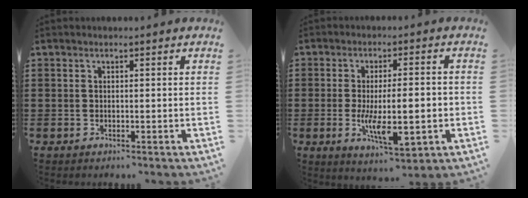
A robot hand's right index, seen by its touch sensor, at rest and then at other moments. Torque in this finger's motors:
{"motor_torque": [2.14, 0.00, 0.48, 0.21]}